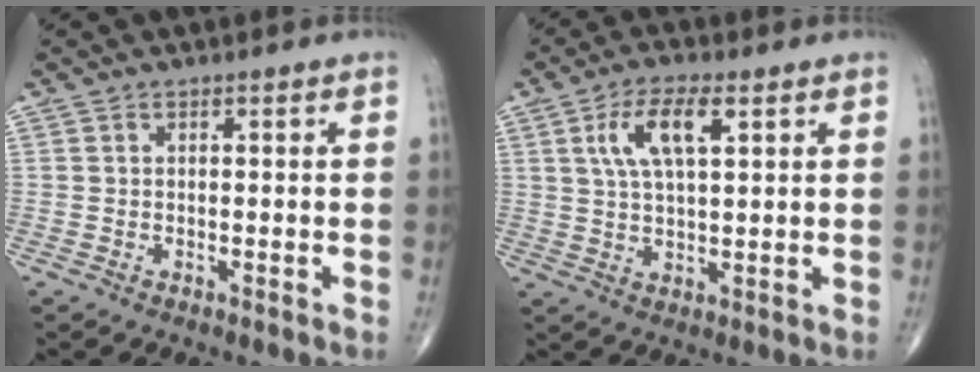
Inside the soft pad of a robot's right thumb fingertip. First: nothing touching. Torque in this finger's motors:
{"motor_torque": [-0.17, 0.10, 0.96, 0.35, 0.27]}